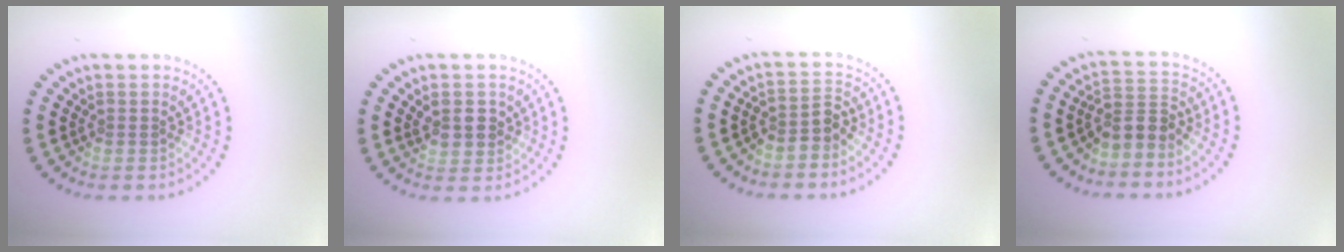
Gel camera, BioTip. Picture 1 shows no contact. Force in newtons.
{"total": 2.1, "press": 2.0, "slide": 0.6}
{"total": 2.1, "press": 1.6, "slide": 1.4}
{"total": 2.6, "press": 2.0, "slide": 1.6}